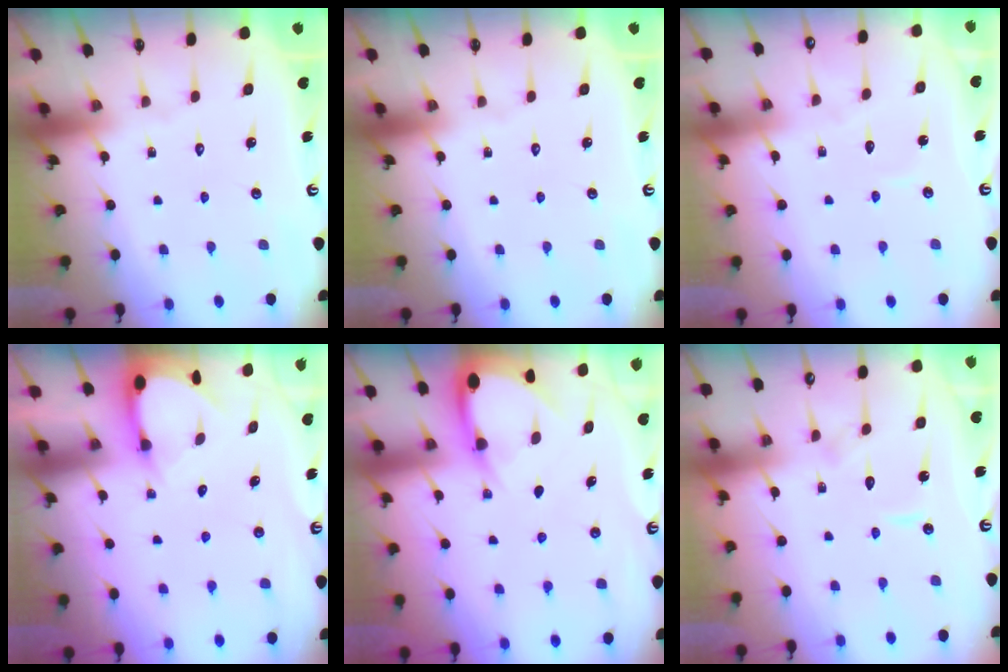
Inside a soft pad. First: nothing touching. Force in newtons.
{"total": 0.0}
{"total": 3.1, "press": 3.1, "slide": 0.2}
{"total": 2.8, "press": 2.8, "slide": 0.2}
{"total": 4.2, "press": 4.1, "slide": 0.4}
{"total": 5.4, "press": 5.4, "slide": 0.5}